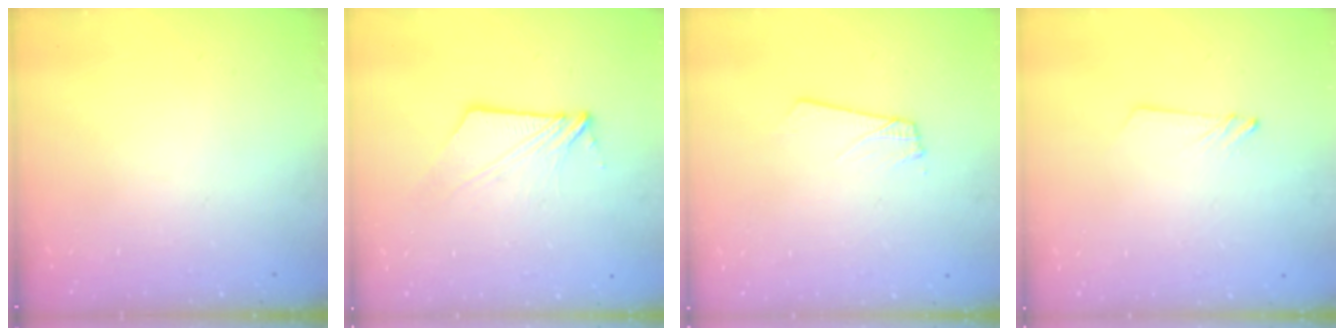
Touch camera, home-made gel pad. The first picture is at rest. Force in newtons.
{"total": 7.4, "press": 7.3, "slide": 0.6}
{"total": 1.8, "press": 1.8, "slide": 0.1}
{"total": 1.5, "press": 1.5, "slide": 0.1}